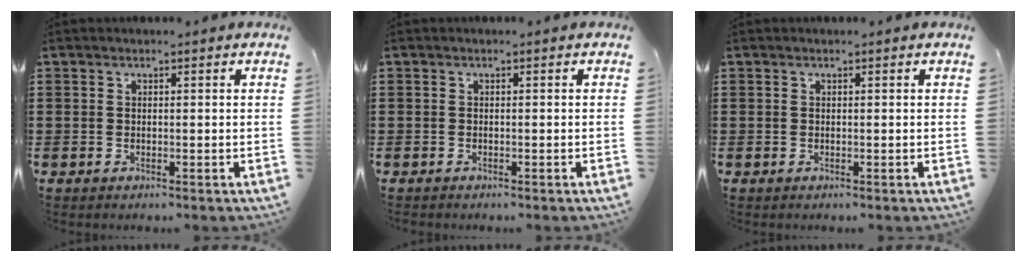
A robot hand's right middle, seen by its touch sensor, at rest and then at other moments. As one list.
[{"total": 0.0}, {"total": 0.0}]